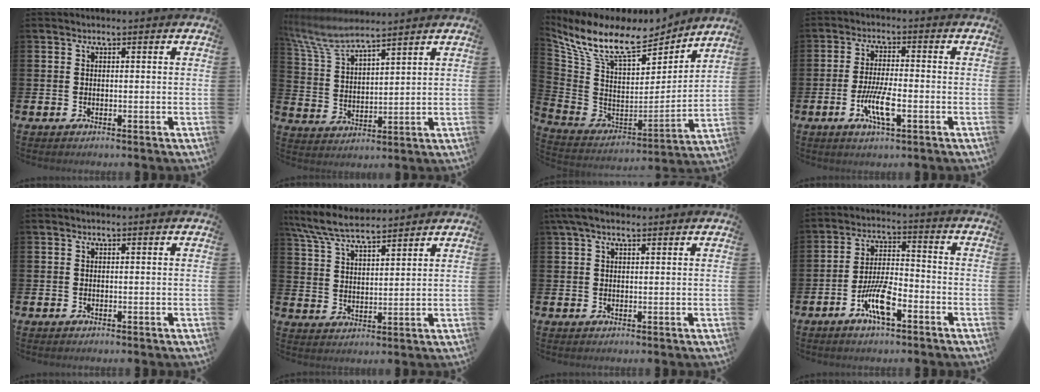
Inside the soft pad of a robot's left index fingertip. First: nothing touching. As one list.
[{"total": 7.9, "force": [7.3, 1.1, 2.8], "torque": [-0.083, -0.028, 0.132]}, {"total": 11.0, "force": [9.1, 3.8, 4.9], "torque": [-0.141, -0.052, 0.162]}, {"total": 5.7, "force": [-2.0, 1.4, 5.1], "torque": [-0.107, -0.005, -0.038]}, {"total": 0.0}, {"total": 7.5, "force": [7.0, 1.0, 2.3], "torque": [-0.070, -0.029, 0.130]}, {"total": 3.2, "force": [2.3, 1.1, 2.0], "torque": [-0.039, 0.003, 0.040]}, {"total": 7.1, "force": [-3.5, 1.9, 5.9], "torque": [-0.122, 0.000, -0.066]}]